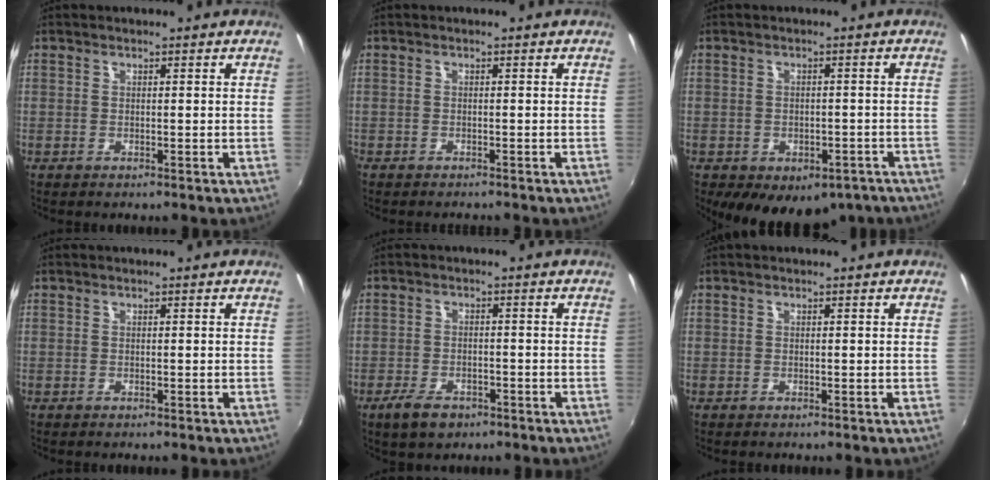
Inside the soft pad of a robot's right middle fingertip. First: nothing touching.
{"total": 1.7, "force": [-1.4, 0.7, 0.5], "torque": [-0.013, -0.007, -0.020]}
{"total": 14.9, "force": [-9.2, 9.1, 7.5], "torque": [-0.154, -0.015, -0.106]}
{"total": 0.0}
{"total": 6.3, "force": [-3.9, 3.4, 3.5], "torque": [-0.088, -0.010, -0.066]}
{"total": 0.0}